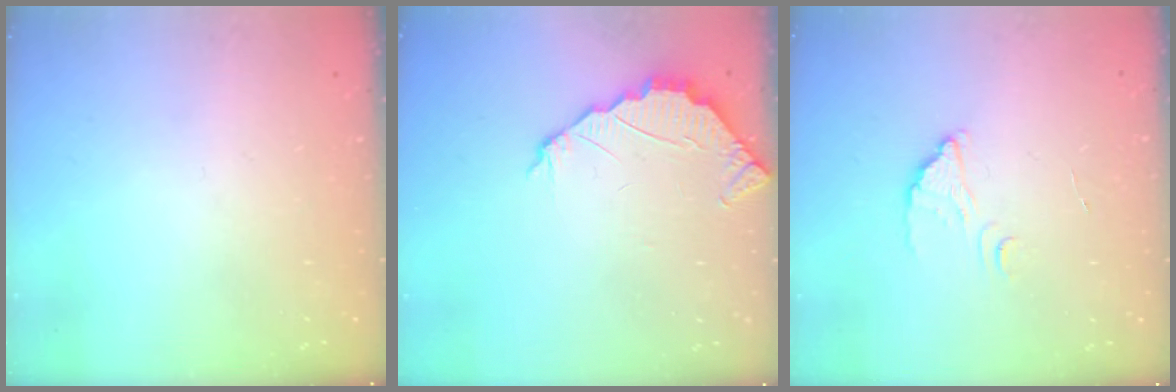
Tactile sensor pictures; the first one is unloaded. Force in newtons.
{"total": 2.4, "press": 2.4, "slide": 0.2}
{"total": 2.2, "press": 2.2, "slide": 0.1}